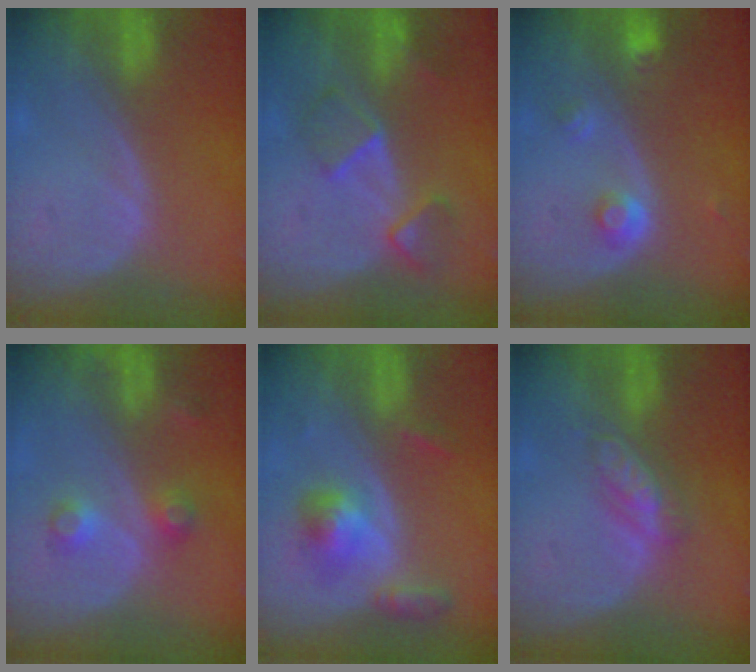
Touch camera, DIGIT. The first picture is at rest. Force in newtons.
{"total": 5.5, "press": 5.4, "slide": 1.2}
{"total": 3.0, "press": 2.8, "slide": 1.2}
{"total": 3.8, "press": 3.4, "slide": 1.6}
{"total": 5.3, "press": 5.0, "slide": 1.6}
{"total": 4.6, "press": 4.2, "slide": 1.9}